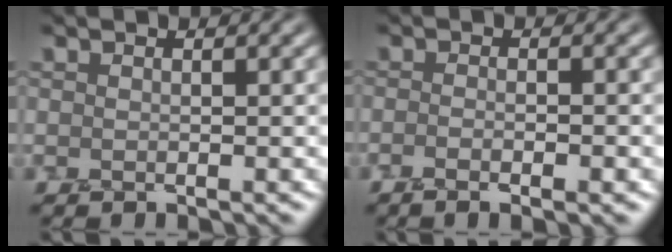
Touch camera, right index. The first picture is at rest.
{"total": 3.2, "force": [-1.2, 1.1, 2.7], "torque": [-0.020, 0.001, -0.021]}